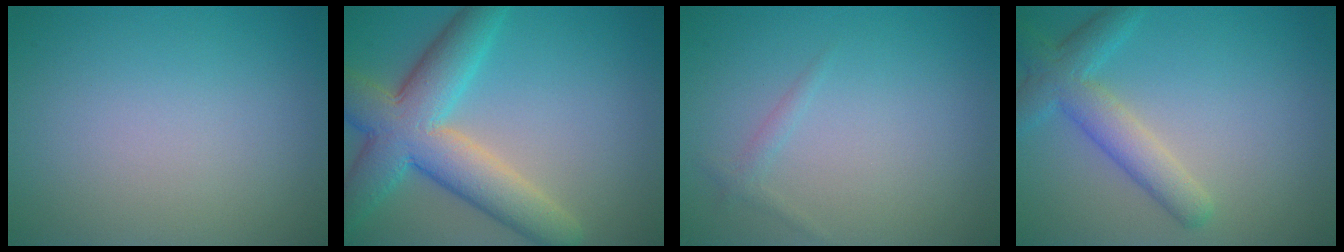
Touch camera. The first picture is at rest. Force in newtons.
{"total": 8.7, "press": 8.7, "slide": 0.4}
{"total": 0.9, "press": 0.9, "slide": 0.0}
{"total": 4.1, "press": 4.1, "slide": 0.2}